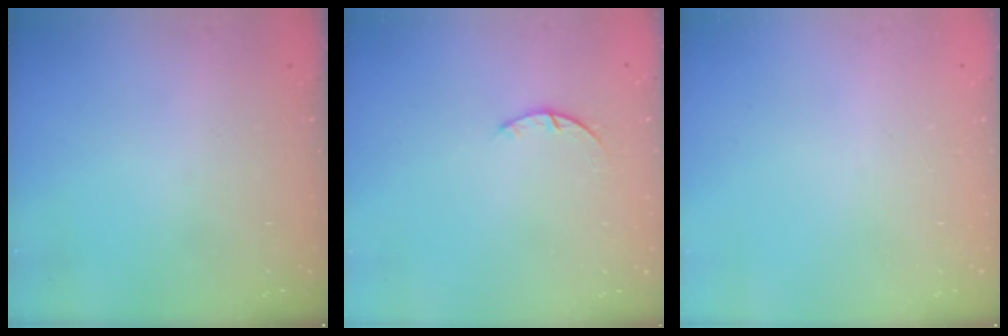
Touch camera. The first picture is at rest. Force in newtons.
{"total": 1.2, "press": 1.2, "slide": 0.3}
{"total": 0.0}